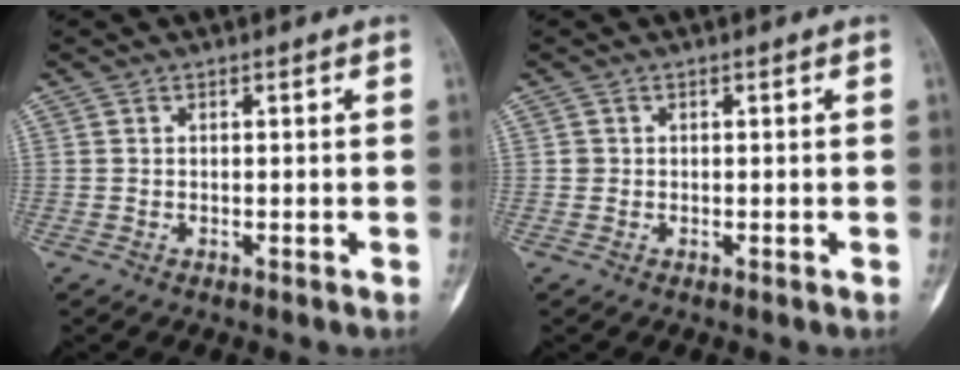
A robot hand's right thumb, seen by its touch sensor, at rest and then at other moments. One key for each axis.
{"total": 0.9, "fx": 0.0, "fy": 0.9, "fz": 0.1, "tx": 0.004, "ty": 0.004, "tz": -0.001}